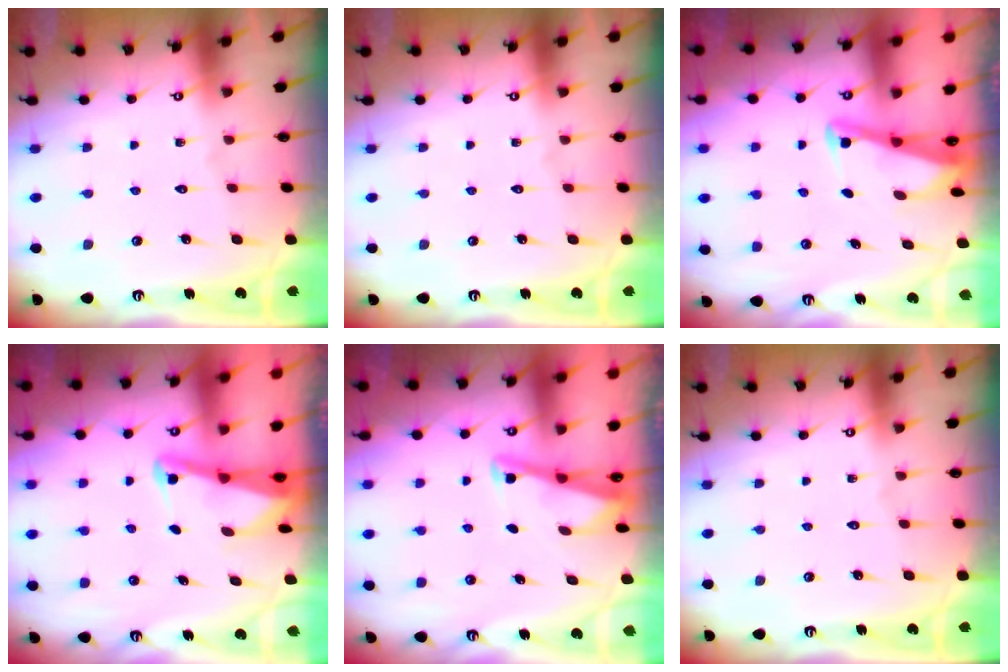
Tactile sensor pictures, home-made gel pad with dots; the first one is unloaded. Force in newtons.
{"total": 0.0}
{"total": 2.7, "press": 2.6, "slide": 0.3}
{"total": 2.6, "press": 2.5, "slide": 0.6}
{"total": 2.9, "press": 2.8, "slide": 0.4}
{"total": 0.0}